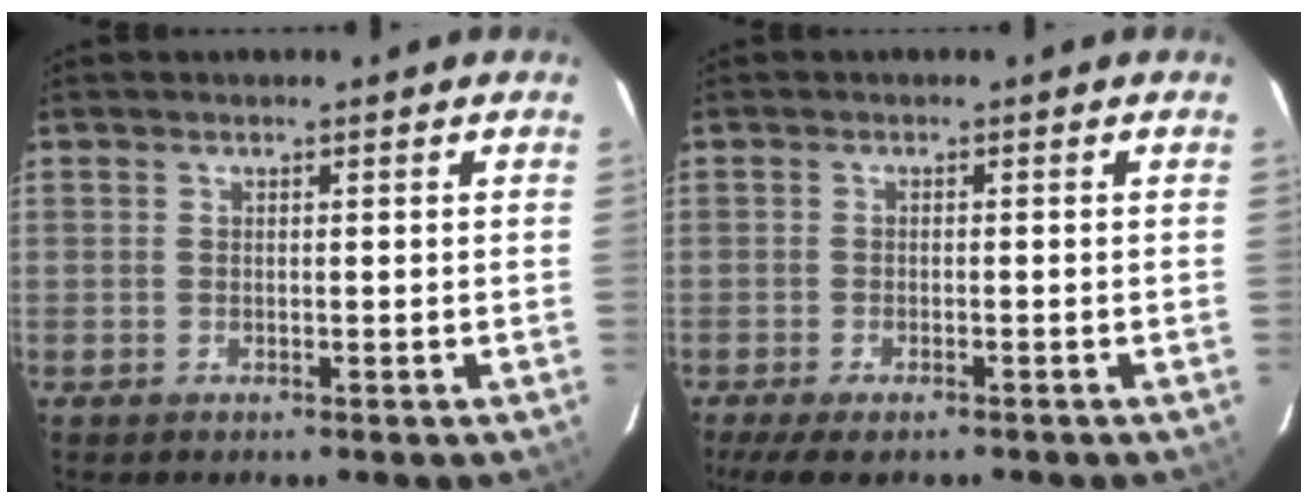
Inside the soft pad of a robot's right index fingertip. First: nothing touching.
{"total": 6.7, "force": [-5.1, 2.0, 3.8], "torque": [-0.092, -0.028, -0.087]}